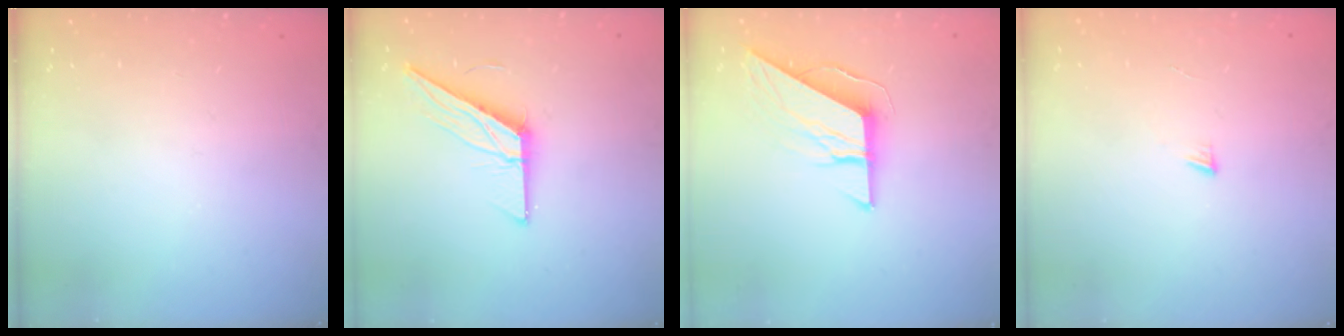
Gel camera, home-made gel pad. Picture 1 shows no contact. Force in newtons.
{"total": 11.5, "press": 11.5, "slide": 0.2}
{"total": 8.8, "press": 8.8, "slide": 0.5}
{"total": 3.0, "press": 3.0, "slide": 0.3}